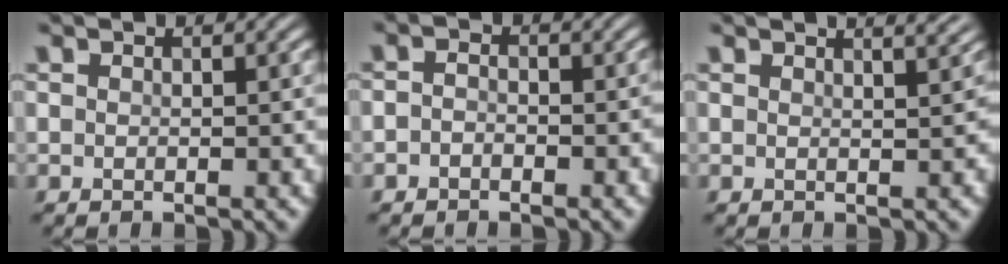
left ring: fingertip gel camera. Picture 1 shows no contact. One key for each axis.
{"total": 1.8, "fx": -1.5, "fy": 0.9, "fz": 0.1, "tx": -0.006, "ty": 0.000, "tz": -0.042}
{"total": 3.1, "fx": 2.6, "fy": 0.2, "fz": 1.6, "tx": -0.002, "ty": 0.020, "tz": 0.022}